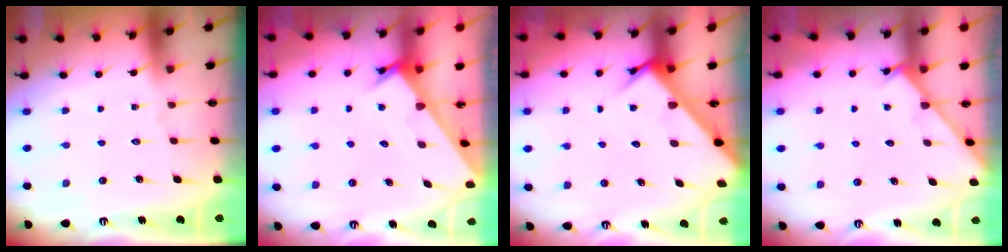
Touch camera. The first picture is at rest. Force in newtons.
{"total": 2.4, "press": 2.4, "slide": 0.1}
{"total": 4.6, "press": 4.6, "slide": 0.3}
{"total": 1.1, "press": 1.1, "slide": 0.1}